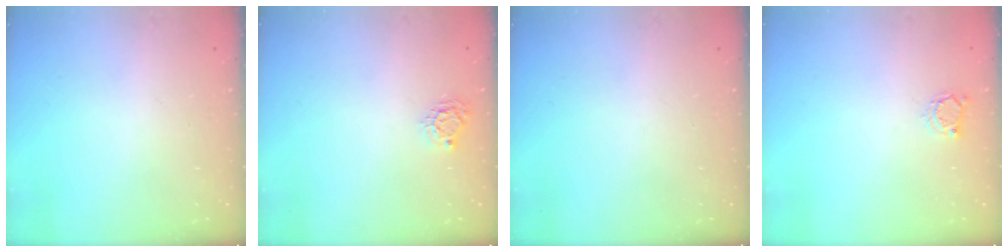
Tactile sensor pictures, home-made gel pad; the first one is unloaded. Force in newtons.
{"total": 5.4, "press": 5.4, "slide": 0.3}
{"total": 0.0}
{"total": 3.2, "press": 3.2, "slide": 0.3}